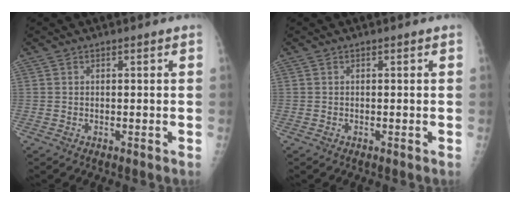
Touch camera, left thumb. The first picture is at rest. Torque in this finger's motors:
{"motor_torque": [0.04, 0.04, 0.00, 0.00, 0.00]}